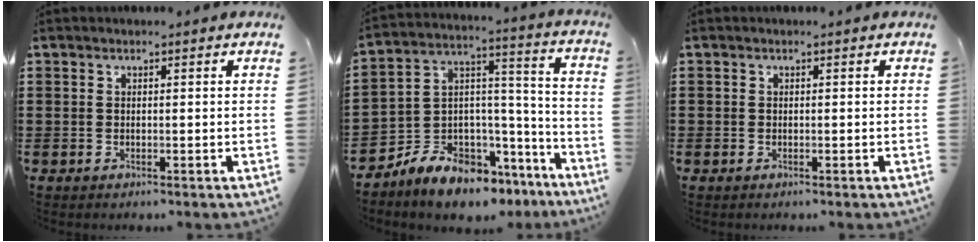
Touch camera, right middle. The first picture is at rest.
{"total": 7.5, "force": [-6.6, 3.4, 0.8], "torque": [-0.035, 0.000, -0.132]}
{"total": 0.8, "force": [-0.6, 0.5, 0.2], "torque": [-0.003, 0.001, -0.013]}